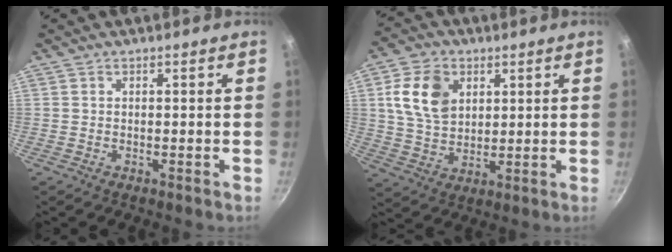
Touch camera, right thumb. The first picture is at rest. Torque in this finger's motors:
{"motor_torque": [0.89, 2.33, 0.29, 0.04, 0.07]}